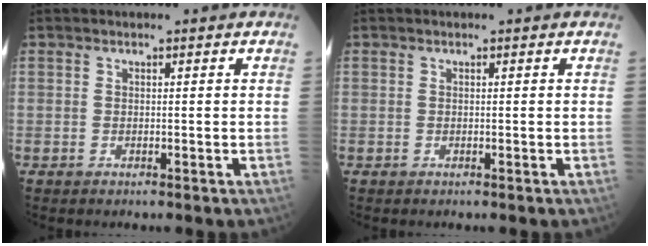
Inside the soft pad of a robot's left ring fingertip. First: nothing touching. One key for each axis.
{"total": 0.0}